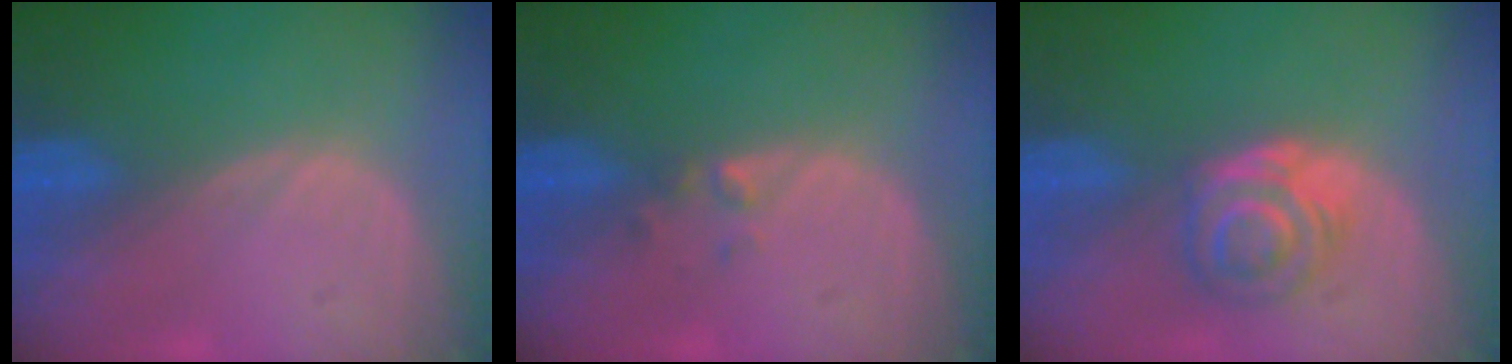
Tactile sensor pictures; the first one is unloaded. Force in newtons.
{"total": 1.4, "press": 1.2, "slide": 0.7}
{"total": 6.2, "press": 5.2, "slide": 3.3}